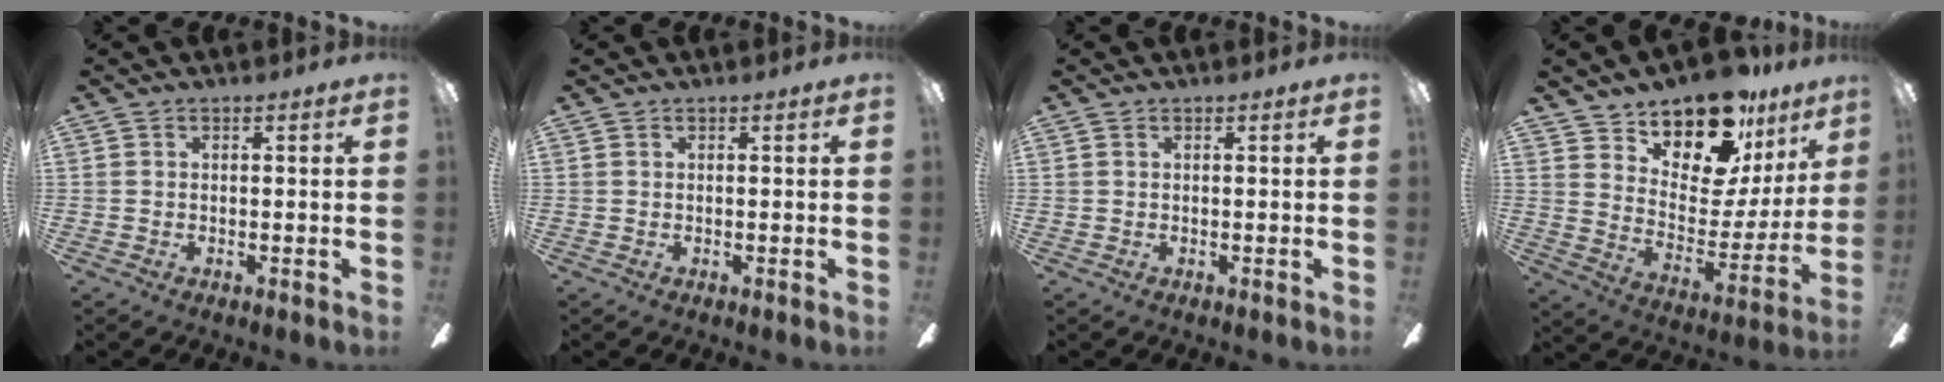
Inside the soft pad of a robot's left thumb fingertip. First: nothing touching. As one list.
[{"total": 0.0}, {"total": 0.0}, {"total": 17.9, "force": [14.3, 7.6, 7.6], "torque": [-0.126, -0.107, 0.252]}]